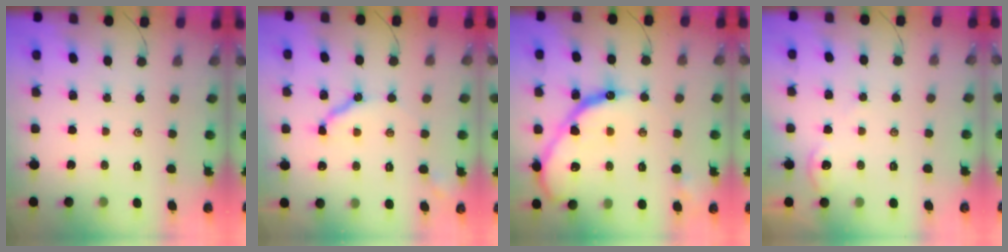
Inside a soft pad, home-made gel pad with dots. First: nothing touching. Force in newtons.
{"total": 9.0, "press": 8.9, "slide": 1.0}
{"total": 19.8, "press": 19.7, "slide": 1.6}
{"total": 1.3, "press": 1.2, "slide": 0.4}